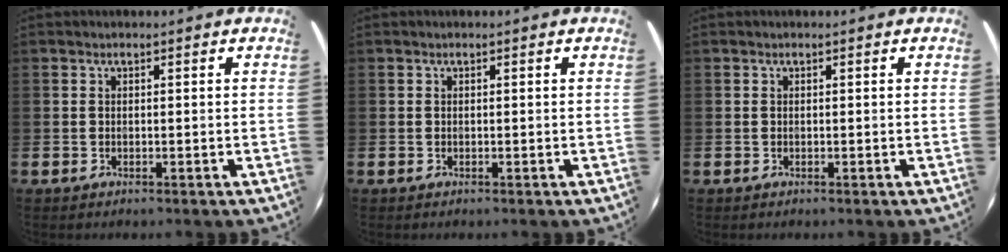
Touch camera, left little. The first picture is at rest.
{"total": 0.0}
{"total": 0.0}